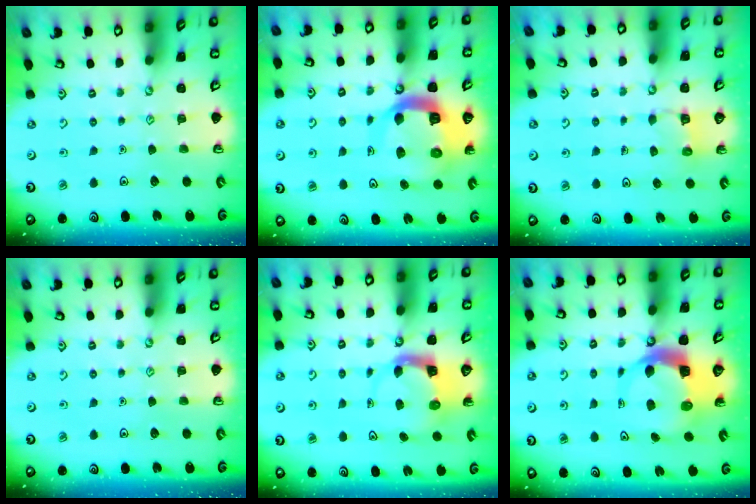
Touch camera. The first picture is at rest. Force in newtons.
{"total": 12.9, "press": 12.8, "slide": 1.6}
{"total": 3.1, "press": 3.1, "slide": 0.2}
{"total": 0.0}
{"total": 3.7, "press": 3.6, "slide": 0.6}
{"total": 7.3, "press": 7.2, "slide": 1.2}